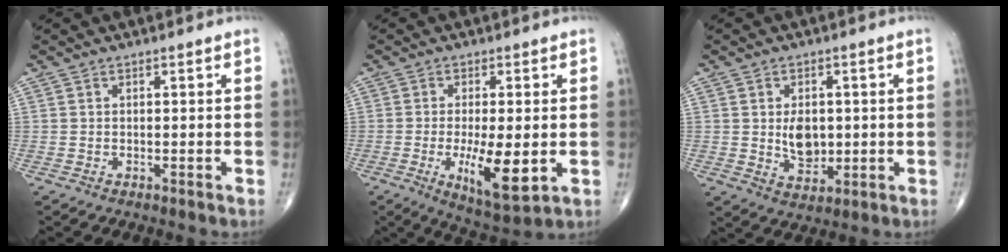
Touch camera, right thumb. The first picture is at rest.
{"total": 10.5, "force": [-2.0, 3.3, 9.8], "torque": [-0.158, -0.023, -0.025]}
{"total": 6.4, "force": [0.4, 4.4, 4.7], "torque": [-0.056, -0.009, 0.015]}